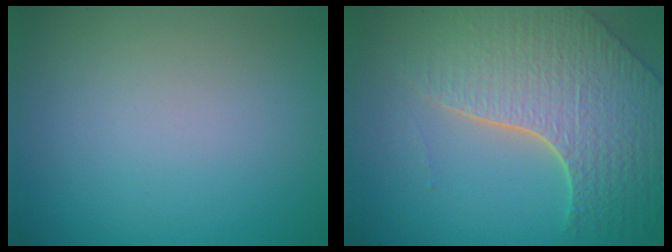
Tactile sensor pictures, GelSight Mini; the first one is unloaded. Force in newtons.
{"total": 7.9, "press": 5.7, "slide": 5.5}